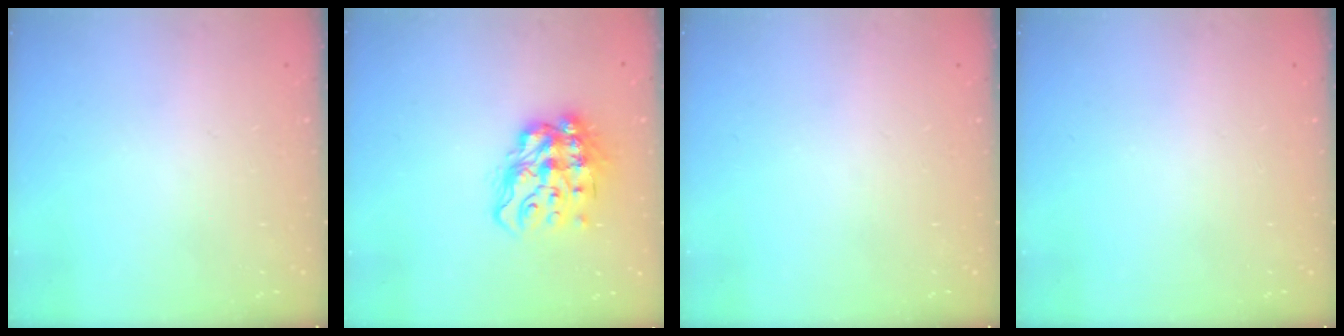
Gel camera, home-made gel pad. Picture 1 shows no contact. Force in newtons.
{"total": 14.4, "press": 14.3, "slide": 1.5}
{"total": 0.0}
{"total": 0.0}